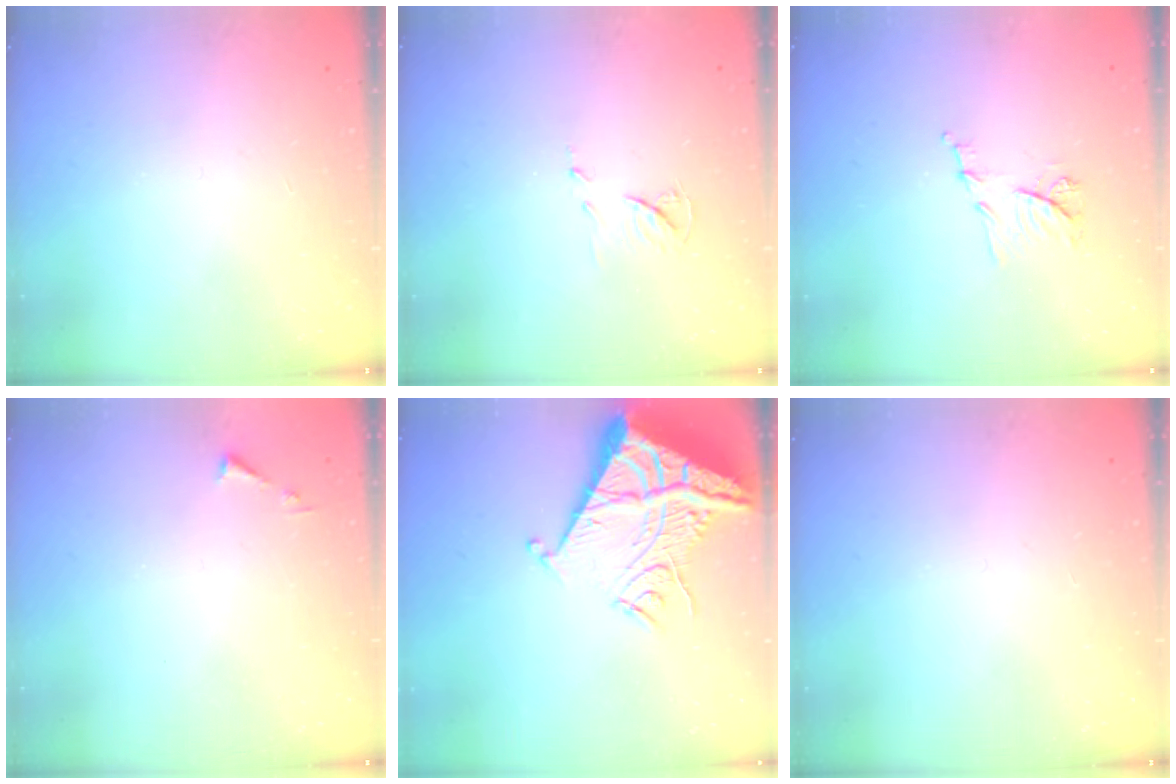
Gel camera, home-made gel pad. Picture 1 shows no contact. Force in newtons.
{"total": 5.8, "press": 5.8, "slide": 0.5}
{"total": 7.3, "press": 7.2, "slide": 0.9}
{"total": 3.2, "press": 3.2, "slide": 0.4}
{"total": 16.7, "press": 16.6, "slide": 1.8}
{"total": 0.0}